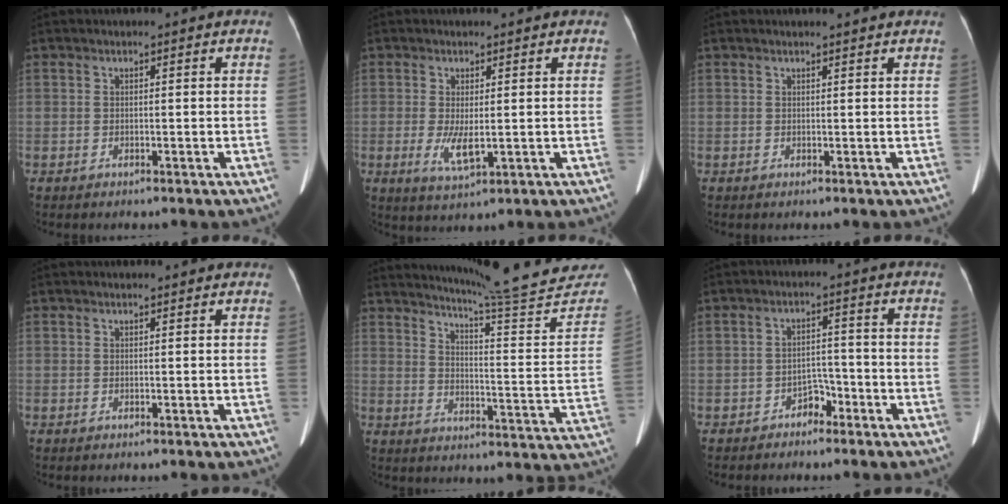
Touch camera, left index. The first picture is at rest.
{"total": 4.3, "force": [0.1, 1.2, 4.1], "torque": [-0.079, -0.009, 0.008]}
{"total": 2.0, "force": [1.9, 0.0, 0.6], "torque": [-0.010, 0.005, 0.024]}
{"total": 1.8, "force": [1.7, 0.4, 0.5], "torque": [-0.012, 0.013, 0.020]}
{"total": 23.4, "force": [21.9, -0.1, 8.3], "torque": [-0.118, -0.107, 0.270]}
{"total": 2.7, "force": [-2.0, 1.6, 1.0], "torque": [-0.013, 0.006, -0.033]}